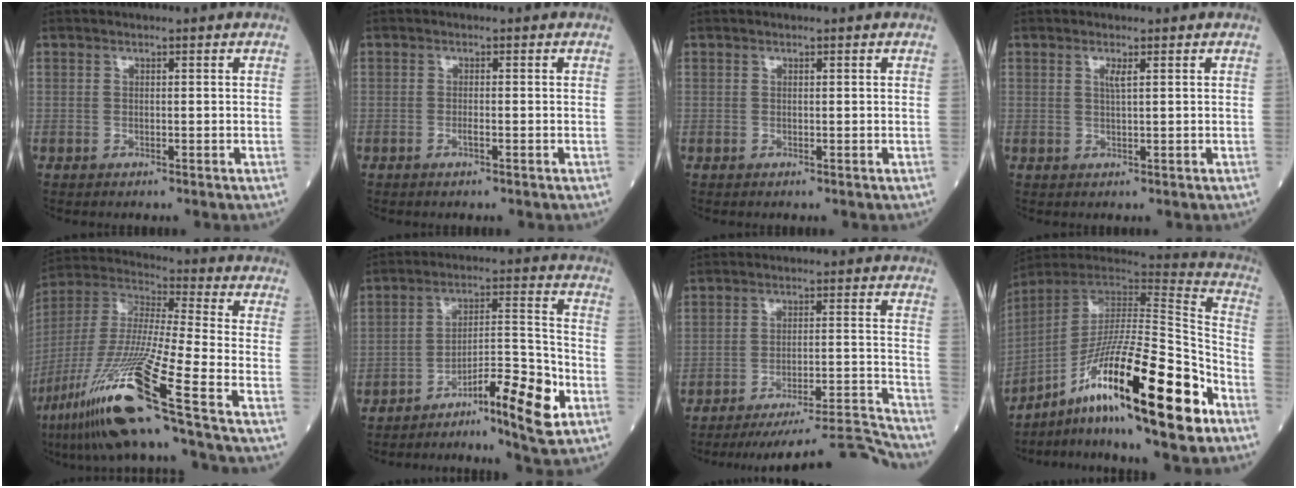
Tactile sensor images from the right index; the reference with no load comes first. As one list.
[{"total": 0.9, "force": [-0.6, 0.0, 0.7], "torque": [-0.014, 0.000, -0.011]}, {"total": 0.0}, {"total": 1.3, "force": [0.6, -0.1, 1.1], "torque": [-0.024, -0.004, 0.010]}, {"total": 20.2, "force": [-11.9, -1.4, 16.3], "torque": [-0.363, -0.047, -0.229]}, {"total": 10.7, "force": [-6.2, 0.9, 8.7], "torque": [-0.136, 0.010, -0.103]}, {"total": 16.3, "force": [-15.9, -2.3, 2.7], "torque": [-0.021, 0.014, -0.228]}, {"total": 23.2, "force": [-12.9, 1.8, 19.1], "torque": [-0.293, -0.012, -0.222]}]